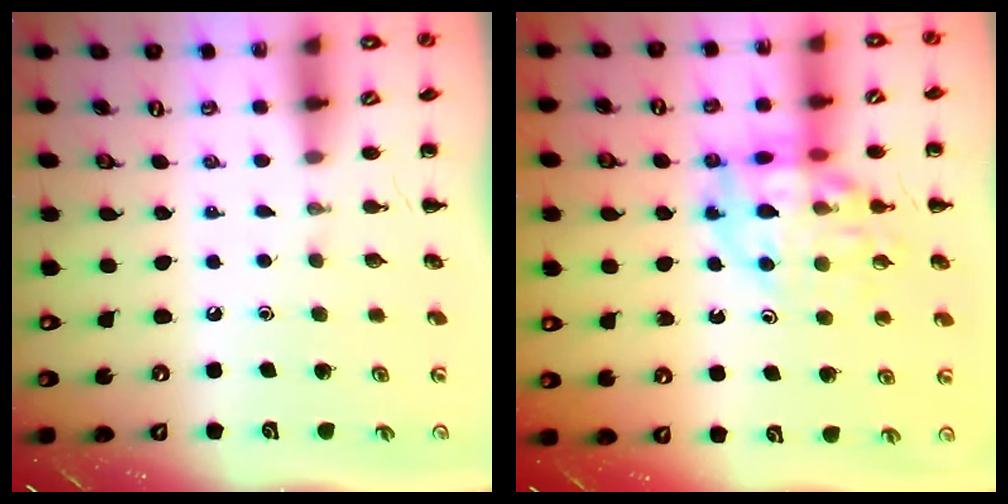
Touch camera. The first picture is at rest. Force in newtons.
{"total": 14.8, "press": 14.5, "slide": 2.9}